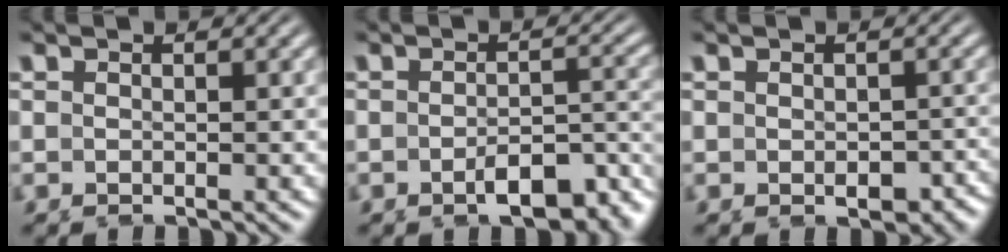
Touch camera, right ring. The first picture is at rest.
{"total": 5.1, "force": [-3.3, 1.6, 3.6], "torque": [-0.025, -0.010, -0.046]}
{"total": 2.0, "force": [-1.4, 1.1, 1.0], "torque": [-0.010, -0.009, -0.017]}